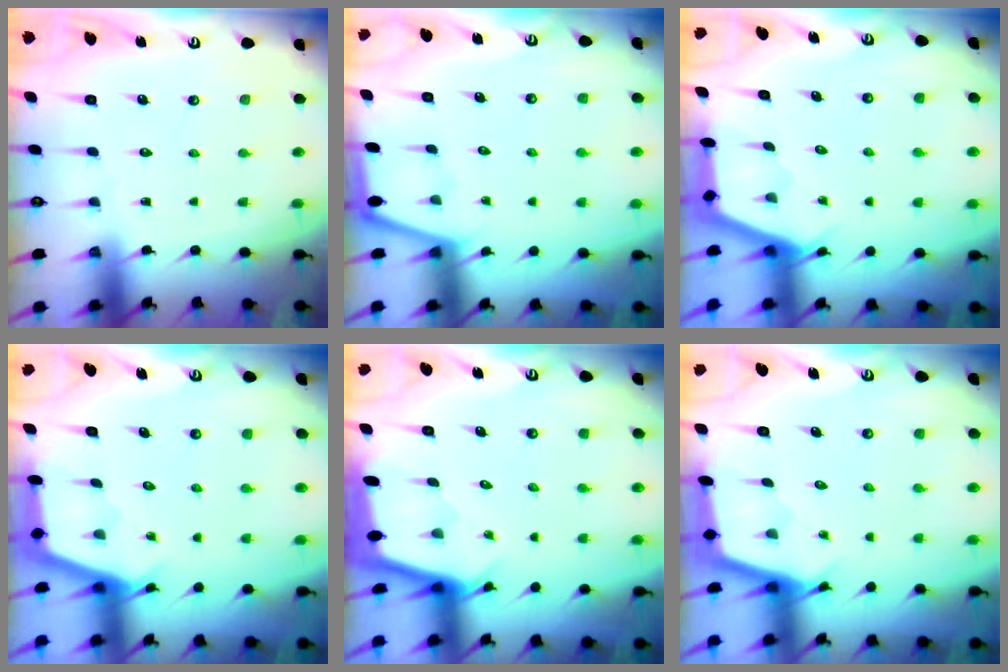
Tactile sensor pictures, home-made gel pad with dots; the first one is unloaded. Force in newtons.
{"total": 1.3, "press": 1.2, "slide": 0.2}
{"total": 2.8, "press": 2.8, "slide": 0.3}
{"total": 3.0, "press": 3.0, "slide": 0.3}
{"total": 2.1, "press": 2.1, "slide": 0.1}
{"total": 2.3, "press": 2.3, "slide": 0.1}